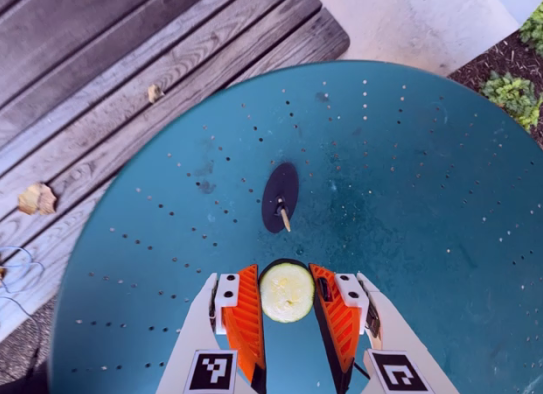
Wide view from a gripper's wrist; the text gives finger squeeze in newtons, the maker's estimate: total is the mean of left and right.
{"total": 11.3, "left": 11.6, "right": 10.9}